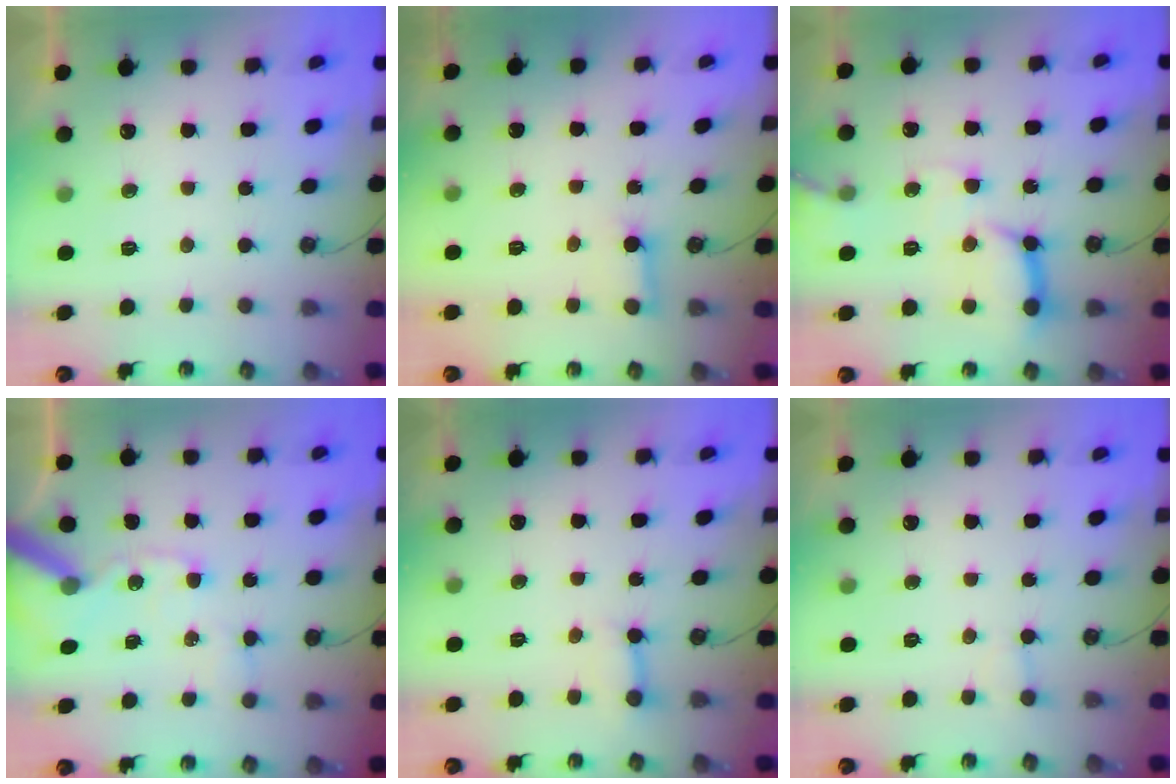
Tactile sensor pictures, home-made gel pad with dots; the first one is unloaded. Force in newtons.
{"total": 4.2, "press": 4.2, "slide": 0.5}
{"total": 13.6, "press": 13.5, "slide": 1.8}
{"total": 12.6, "press": 12.4, "slide": 1.8}
{"total": 3.3, "press": 3.3, "slide": 0.3}
{"total": 2.8, "press": 2.8, "slide": 0.2}